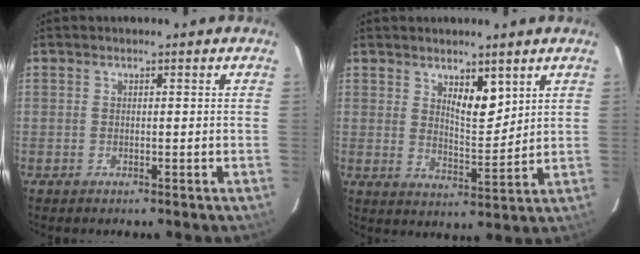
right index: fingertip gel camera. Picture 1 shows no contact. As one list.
[{"total": 5.4, "force": [3.0, 1.9, 4.1], "torque": [-0.070, -0.011, 0.056]}]